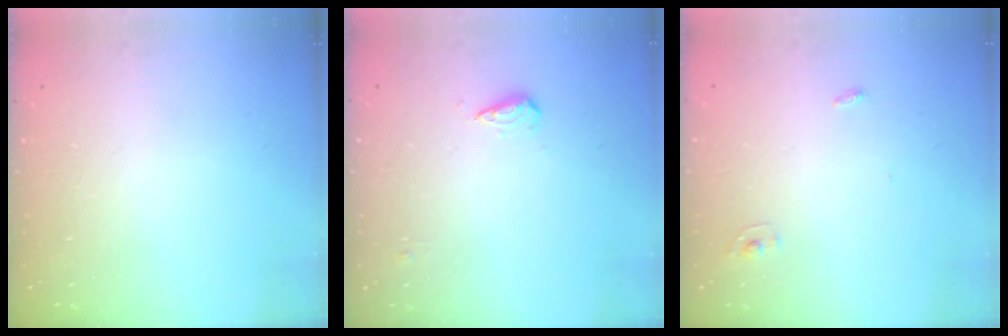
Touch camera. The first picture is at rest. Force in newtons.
{"total": 5.5, "press": 5.4, "slide": 0.9}
{"total": 2.4, "press": 2.4, "slide": 0.2}